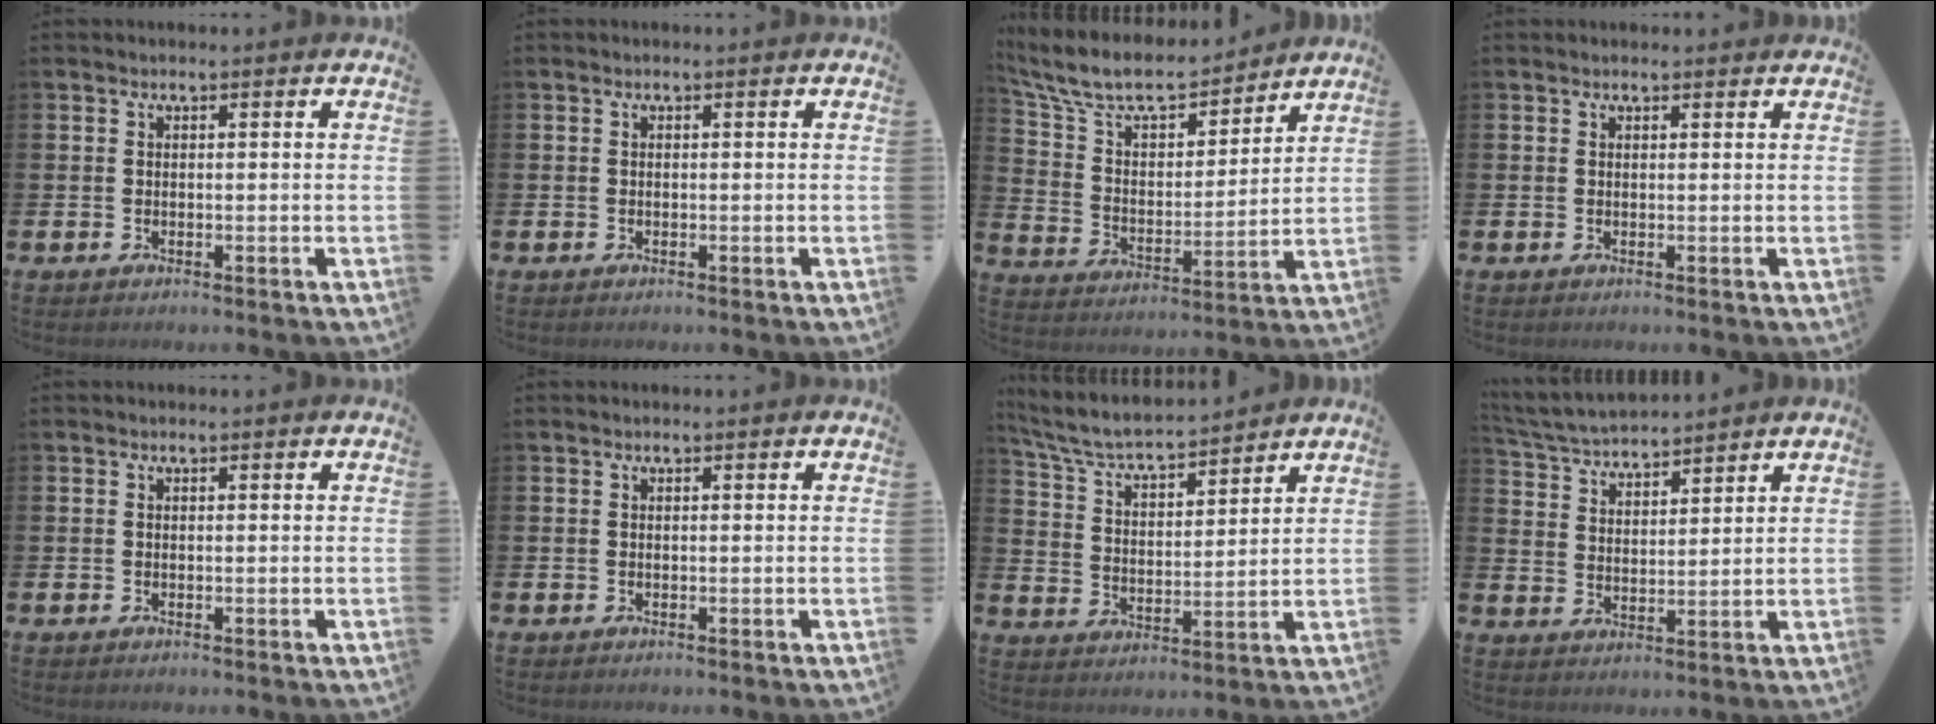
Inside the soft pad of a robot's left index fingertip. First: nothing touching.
{"total": 0.0}
{"total": 9.9, "force": [8.9, 2.8, 3.3], "torque": [-0.106, -0.061, 0.155]}
{"total": 0.6, "force": [0.5, 0.2, 0.1], "torque": [0.014, -0.005, 0.006]}
{"total": 0.0}
{"total": 0.0}
{"total": 6.3, "force": [5.9, 1.0, 2.1], "torque": [-0.069, -0.042, 0.099]}
{"total": 4.7, "force": [4.6, 0.7, 0.4], "torque": [-0.032, -0.029, 0.081]}